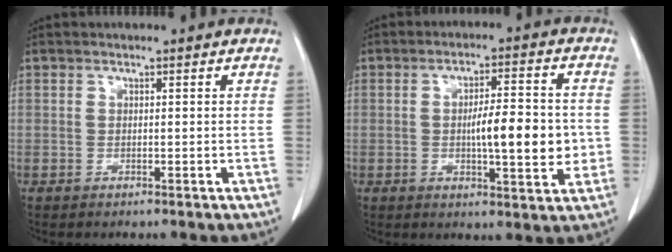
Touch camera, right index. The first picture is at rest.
{"total": 10.0, "force": [-0.9, 2.2, 9.7], "torque": [-0.149, 0.006, -0.012]}